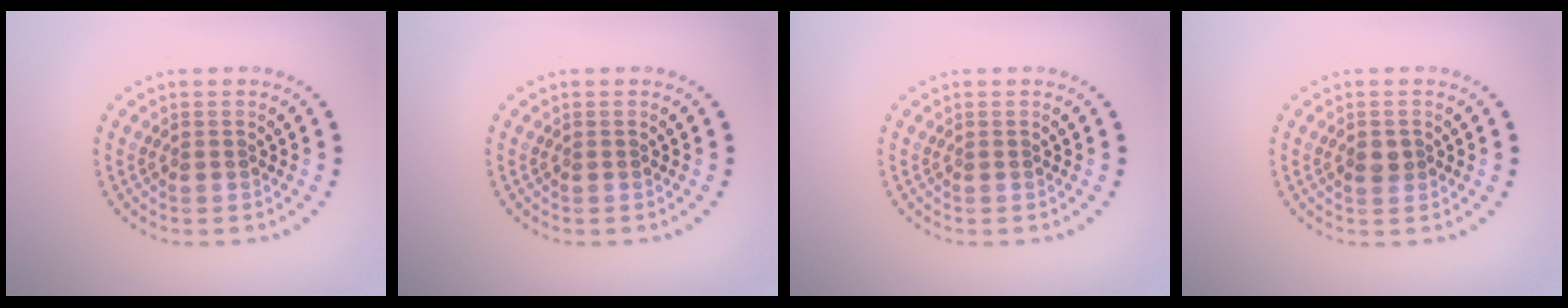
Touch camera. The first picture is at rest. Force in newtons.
{"total": 0.0}
{"total": 0.0}
{"total": 1.4, "press": 1.4, "slide": 0.1}